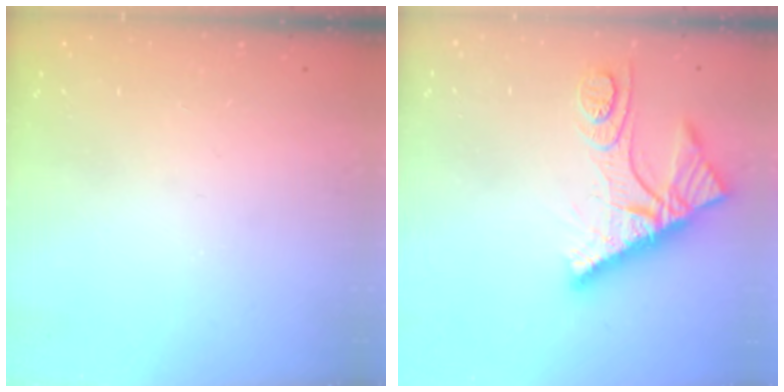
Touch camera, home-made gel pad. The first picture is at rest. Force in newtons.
{"total": 10.7, "press": 10.6, "slide": 1.1}